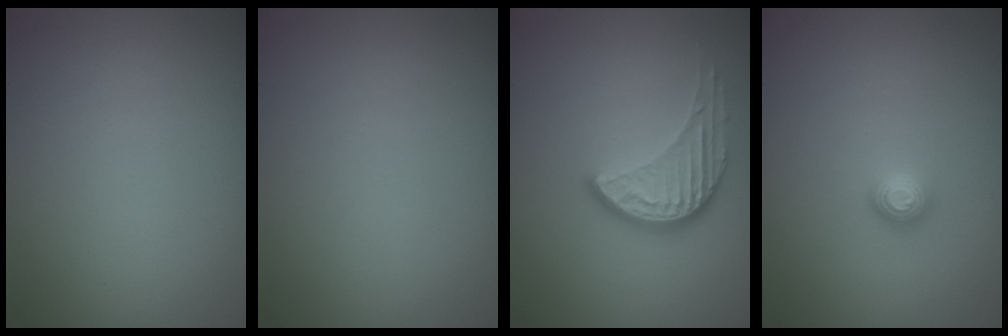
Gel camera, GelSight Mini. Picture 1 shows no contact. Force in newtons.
{"total": 0.0}
{"total": 4.1, "press": 3.0, "slide": 2.8}
{"total": 1.1, "press": 1.1, "slide": 0.1}